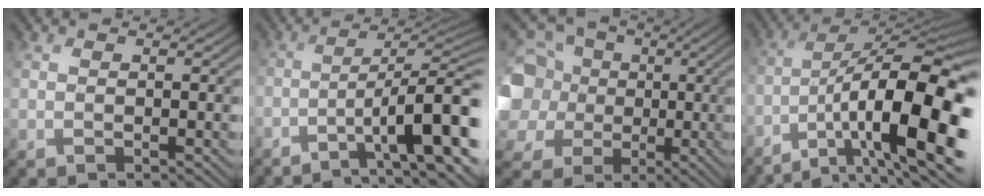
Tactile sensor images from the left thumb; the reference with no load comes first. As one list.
[{"total": 11.4, "force": [-6.2, 2.4, 9.3], "torque": [-0.114, 0.025, -0.089]}, {"total": 12.4, "force": [-0.1, 11.8, 4.0], "torque": [-0.191, -0.012, -0.014]}, {"total": 17.4, "force": [-7.1, 6.6, 14.4], "torque": [-0.233, -0.015, -0.109]}]